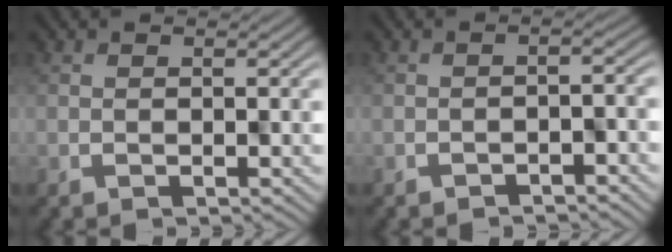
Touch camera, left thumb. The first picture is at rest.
{"total": 2.3, "force": [-2.0, 0.3, 1.1], "torque": [-0.013, 0.003, -0.029]}